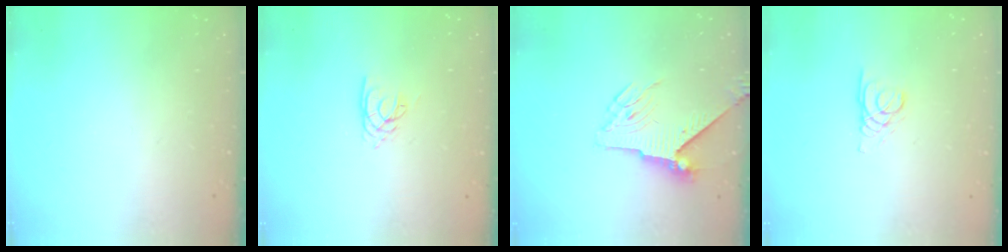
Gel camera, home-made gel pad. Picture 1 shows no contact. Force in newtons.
{"total": 2.1, "press": 2.1, "slide": 0.1}
{"total": 5.5, "press": 5.4, "slide": 1.2}
{"total": 1.7, "press": 1.7, "slide": 0.2}